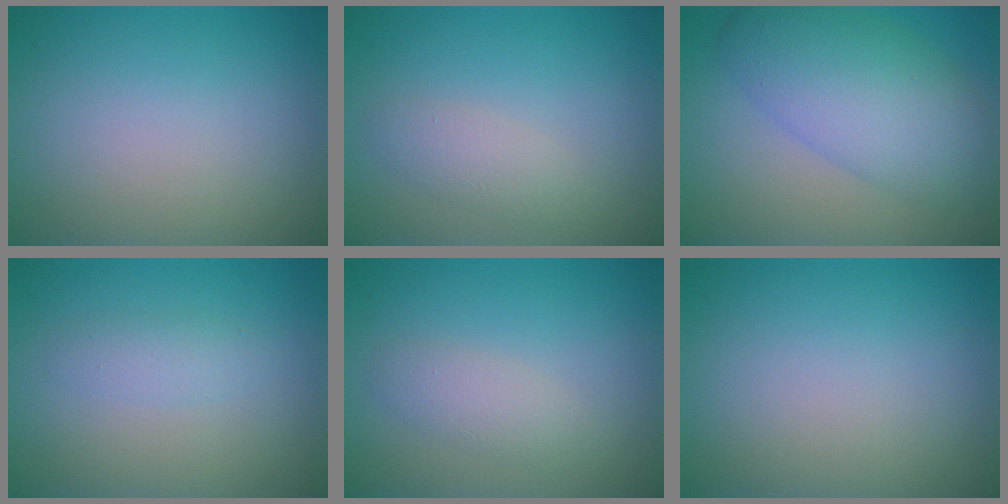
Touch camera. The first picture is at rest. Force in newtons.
{"total": 1.8, "press": 1.8, "slide": 0.2}
{"total": 7.5, "press": 7.5, "slide": 0.2}
{"total": 1.4, "press": 1.4, "slide": 0.1}
{"total": 1.9, "press": 1.9, "slide": 0.1}
{"total": 0.0}